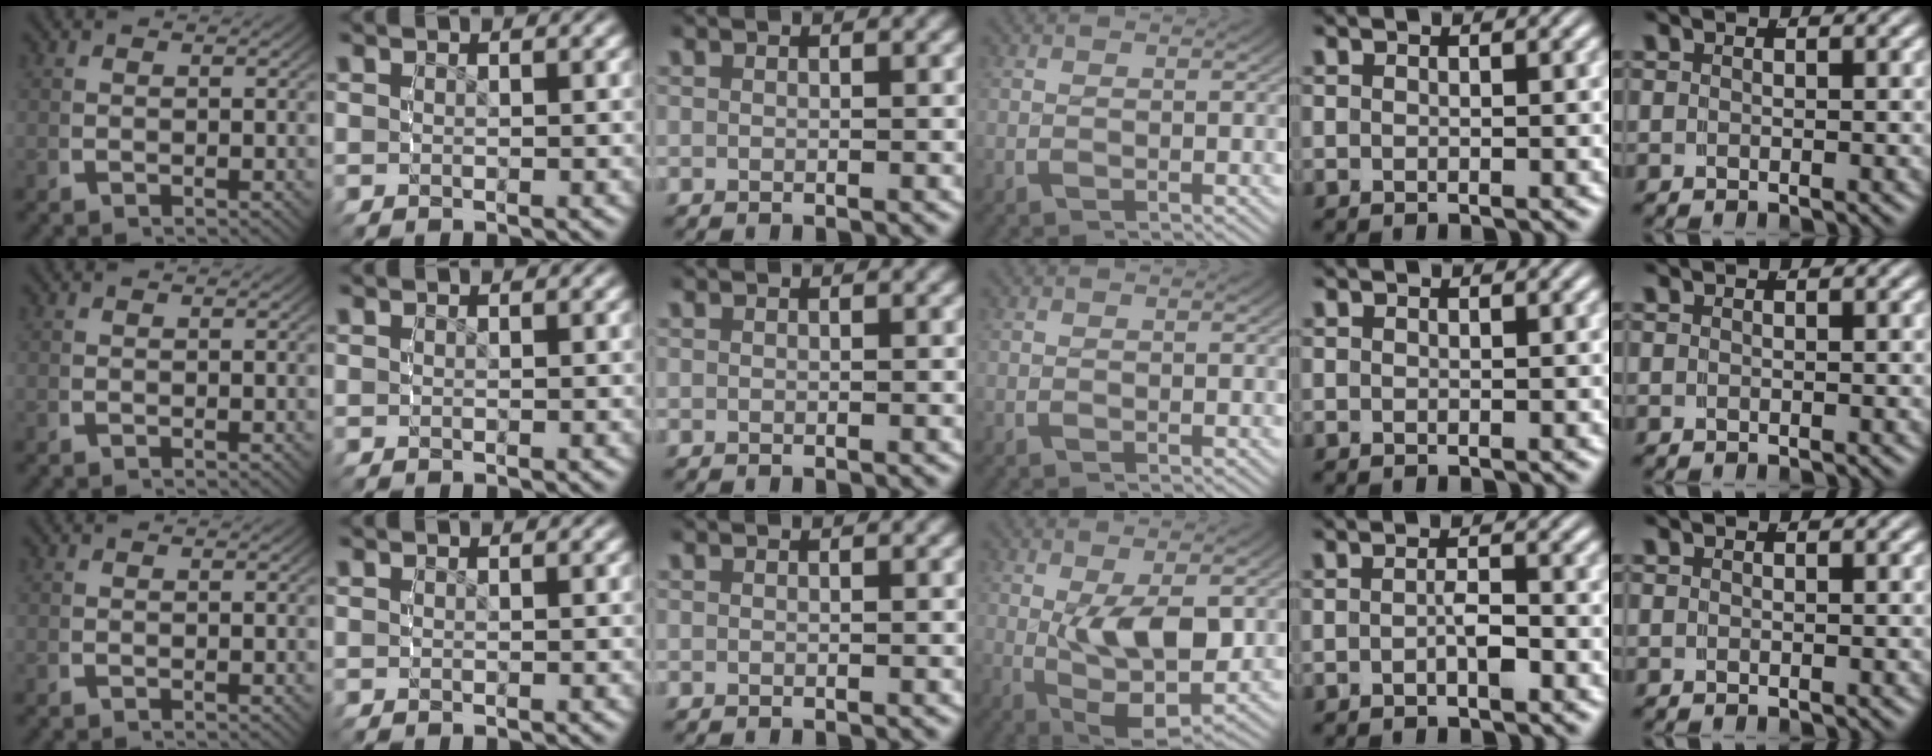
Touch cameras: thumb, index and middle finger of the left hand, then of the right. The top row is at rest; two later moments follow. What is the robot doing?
{"motion": "grasp_and_lifting", "object": "camera"}